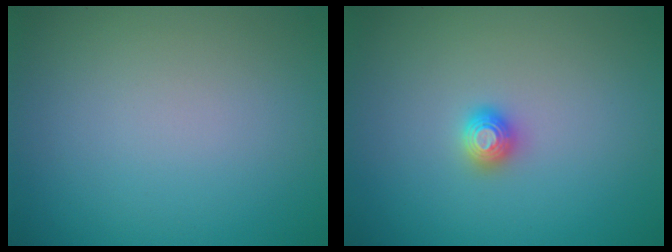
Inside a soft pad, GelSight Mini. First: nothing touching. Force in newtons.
{"total": 1.2, "press": 1.2, "slide": 0.3}